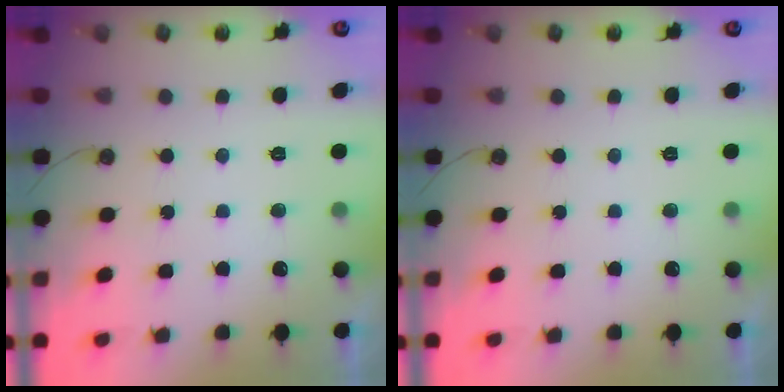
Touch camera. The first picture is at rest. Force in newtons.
{"total": 0.0}